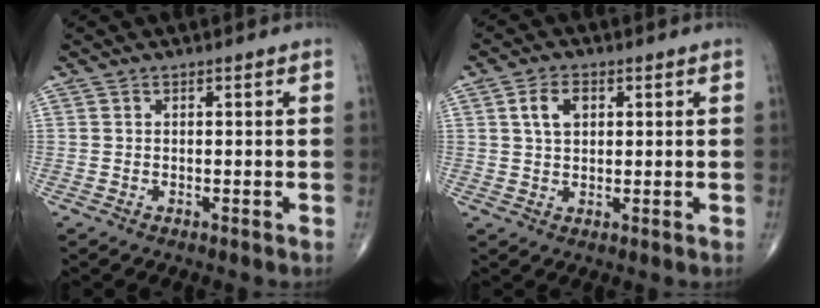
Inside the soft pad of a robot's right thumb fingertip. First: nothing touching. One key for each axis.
{"total": 4.5, "fx": 1.4, "fy": 2.9, "fz": 3.1, "tx": -0.052, "ty": 0.001, "tz": 0.025}